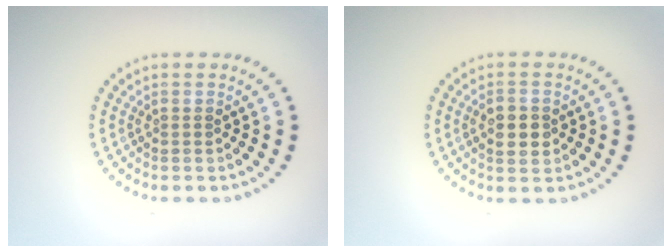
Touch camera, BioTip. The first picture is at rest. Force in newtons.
{"total": 2.4, "press": 2.4, "slide": 0.1}